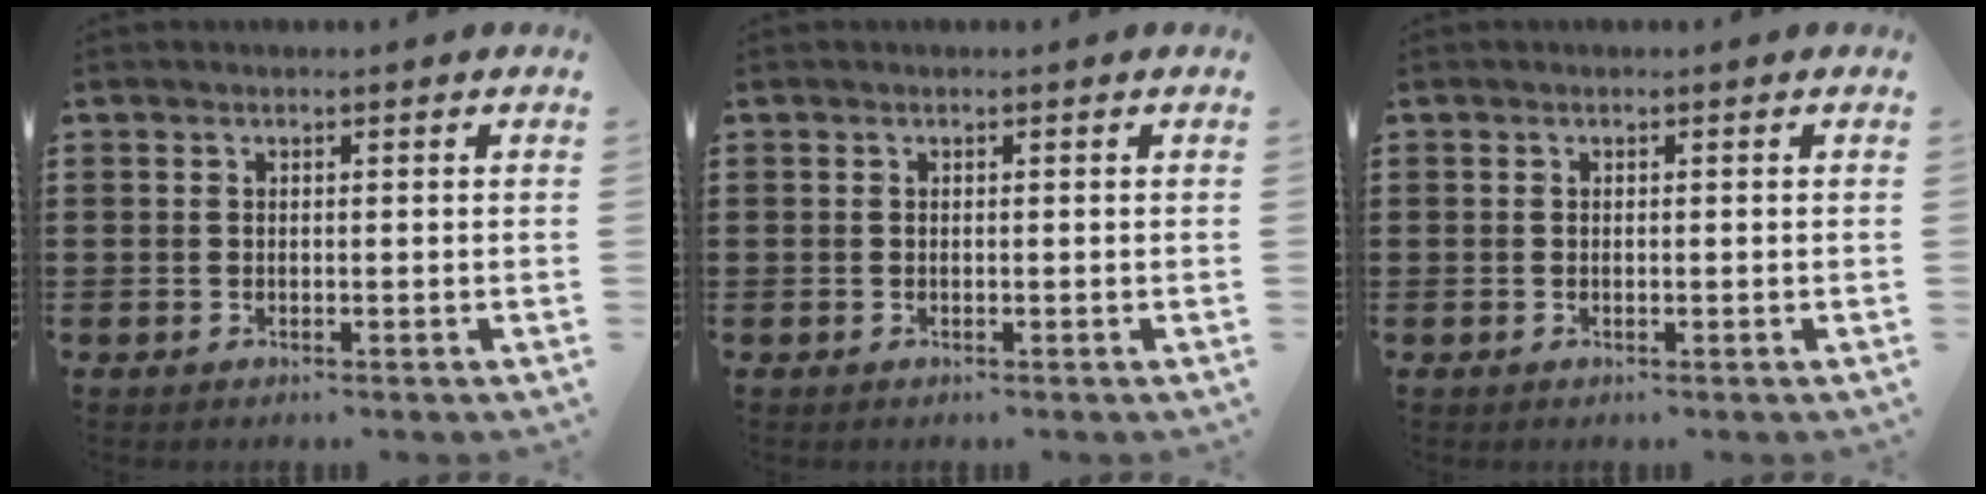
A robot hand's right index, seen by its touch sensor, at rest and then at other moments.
{"total": 0.0}
{"total": 0.0}